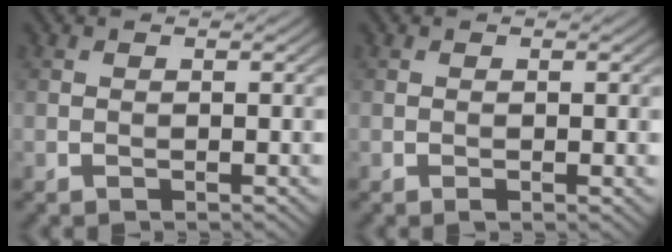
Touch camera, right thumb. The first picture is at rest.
{"total": 0.8, "force": [-0.2, 0.2, 0.7], "torque": [-0.012, -0.003, -0.002]}